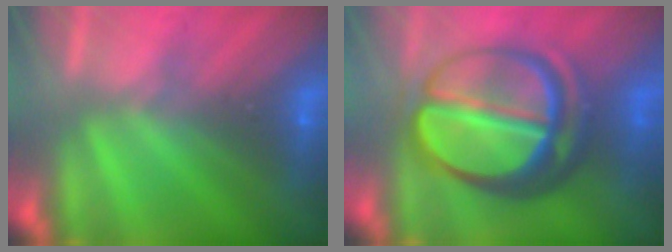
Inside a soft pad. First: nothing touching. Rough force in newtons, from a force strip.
{"total": 9.0}